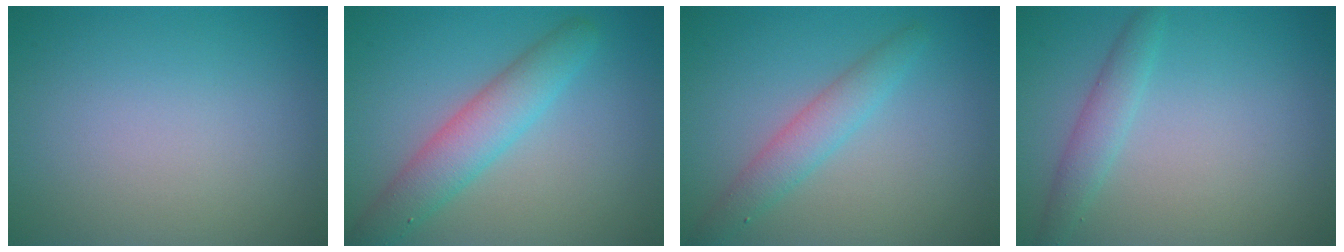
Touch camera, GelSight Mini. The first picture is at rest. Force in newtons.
{"total": 4.5, "press": 4.5, "slide": 0.1}
{"total": 2.8, "press": 2.8, "slide": 0.1}
{"total": 2.0, "press": 2.0, "slide": 0.3}